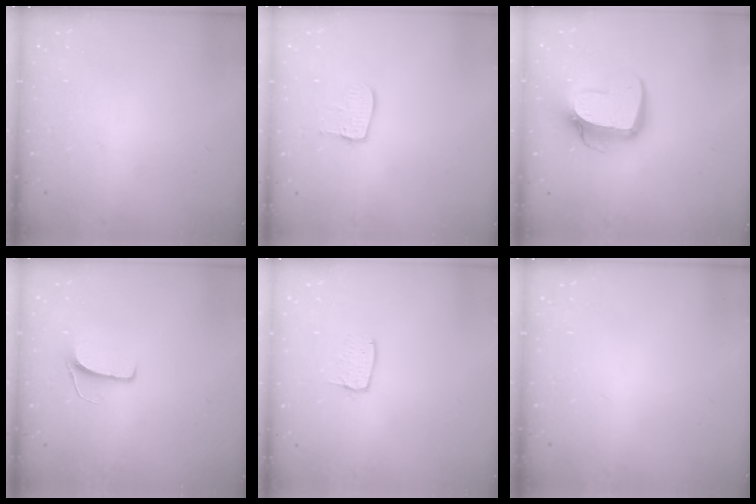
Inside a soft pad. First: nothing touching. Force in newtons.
{"total": 8.2, "press": 8.2, "slide": 0.7}
{"total": 14.6, "press": 14.6, "slide": 1.4}
{"total": 6.4, "press": 6.4, "slide": 0.6}
{"total": 4.3, "press": 4.3, "slide": 0.3}
{"total": 0.0}